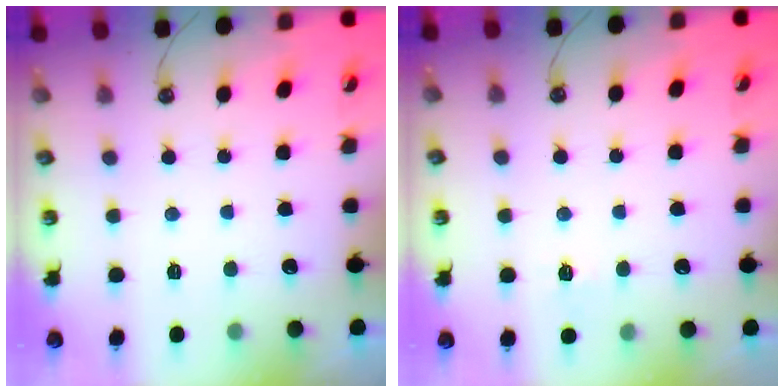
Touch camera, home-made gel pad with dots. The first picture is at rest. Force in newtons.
{"total": 5.3, "press": 5.2, "slide": 0.5}